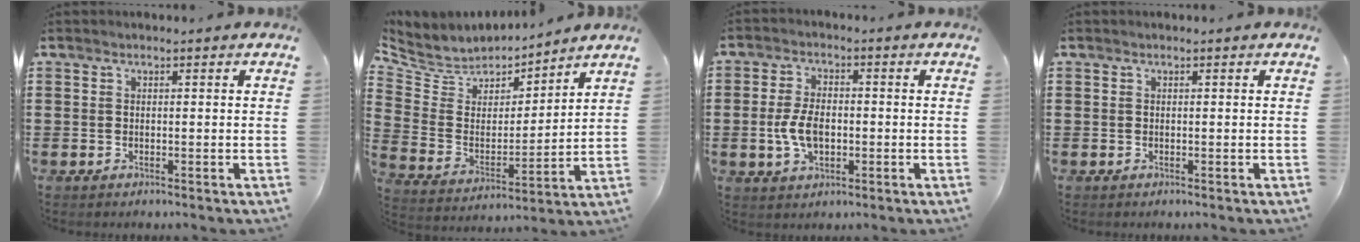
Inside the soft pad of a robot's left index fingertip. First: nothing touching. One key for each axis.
{"total": 5.6, "fx": 5.0, "fy": 2.7, "fz": 0.1, "tx": -0.044, "ty": -0.040, "tz": 0.084}
{"total": 5.9, "fx": -0.9, "fy": 3.3, "fz": 4.8, "tx": -0.106, "ty": 0.000, "tz": -0.020}
{"total": 0.0}